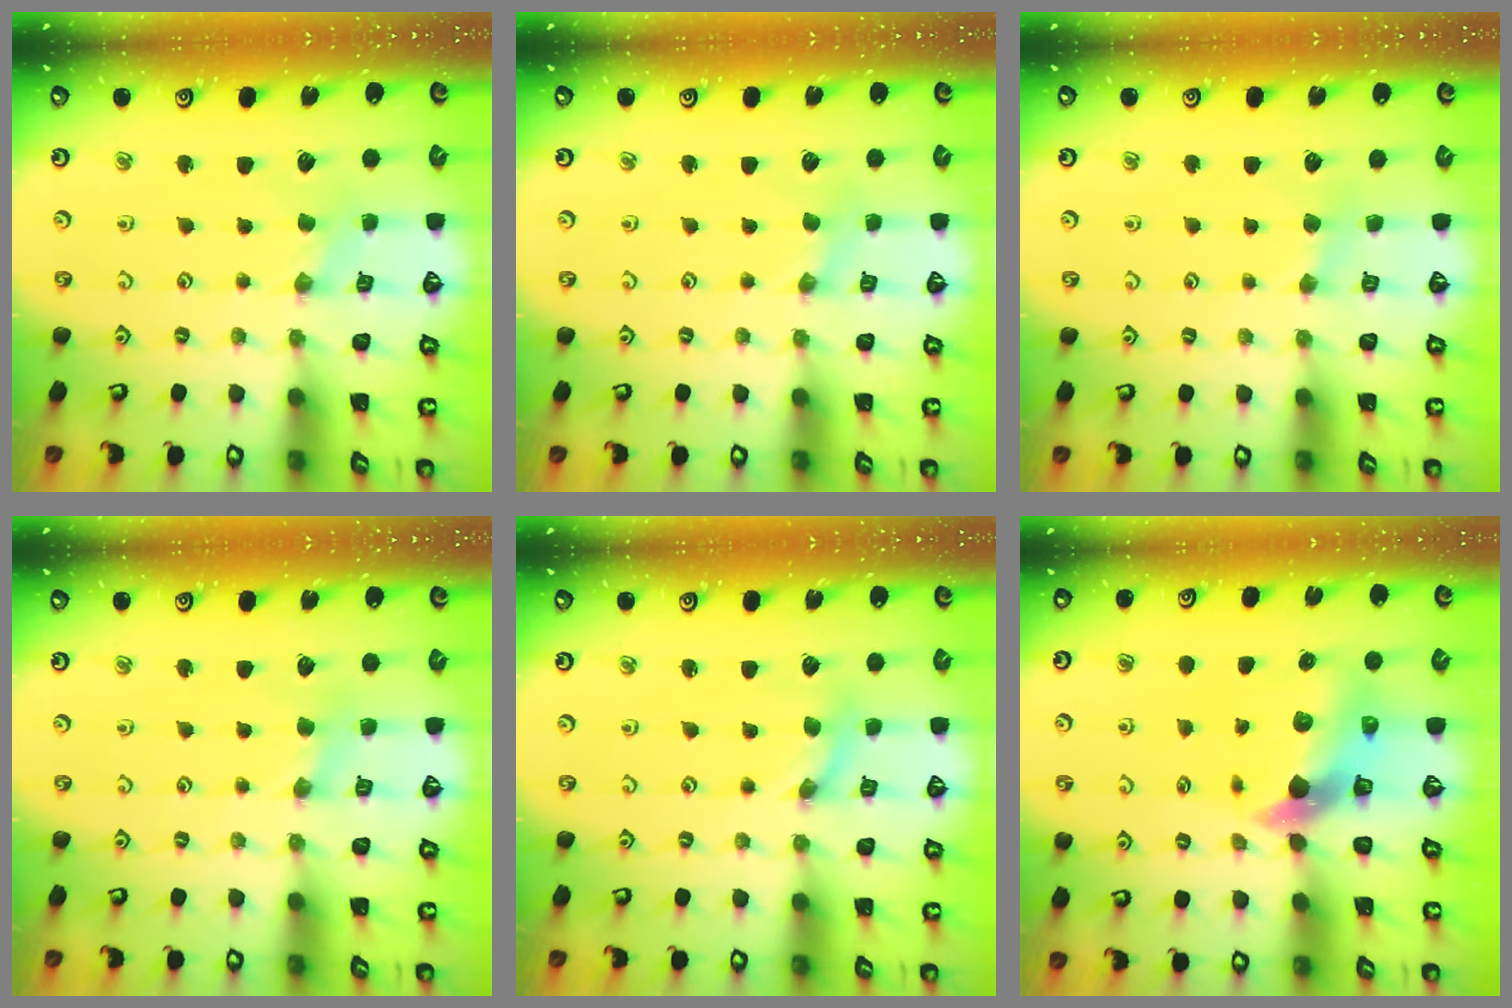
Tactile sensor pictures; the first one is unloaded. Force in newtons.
{"total": 0.0}
{"total": 1.9, "press": 1.9, "slide": 0.3}
{"total": 2.1, "press": 2.1, "slide": 0.4}
{"total": 1.4, "press": 1.4, "slide": 0.2}
{"total": 7.6, "press": 7.5, "slide": 1.2}